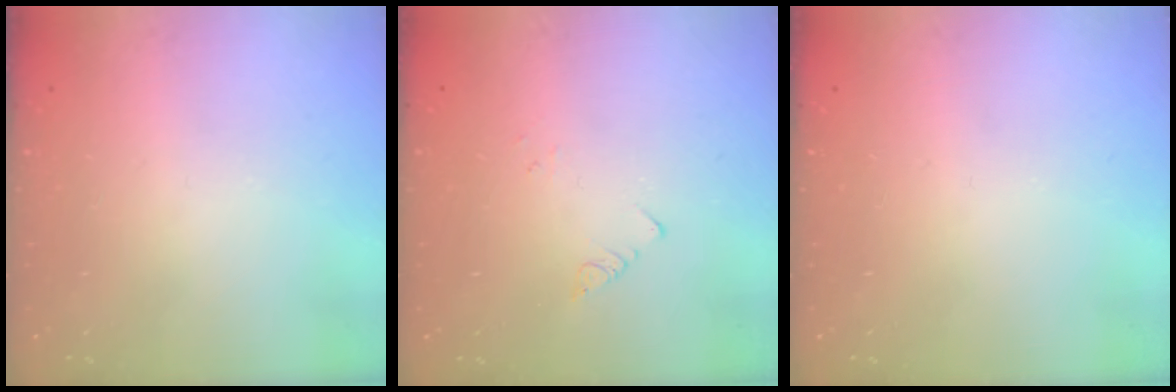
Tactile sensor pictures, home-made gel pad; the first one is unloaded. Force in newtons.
{"total": 1.3, "press": 1.2, "slide": 0.1}
{"total": 0.0}